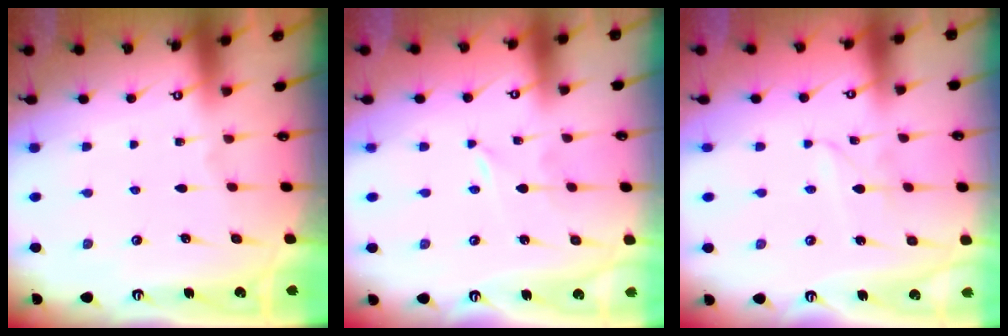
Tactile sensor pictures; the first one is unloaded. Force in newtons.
{"total": 0.0}
{"total": 1.8, "press": 1.7, "slide": 0.2}